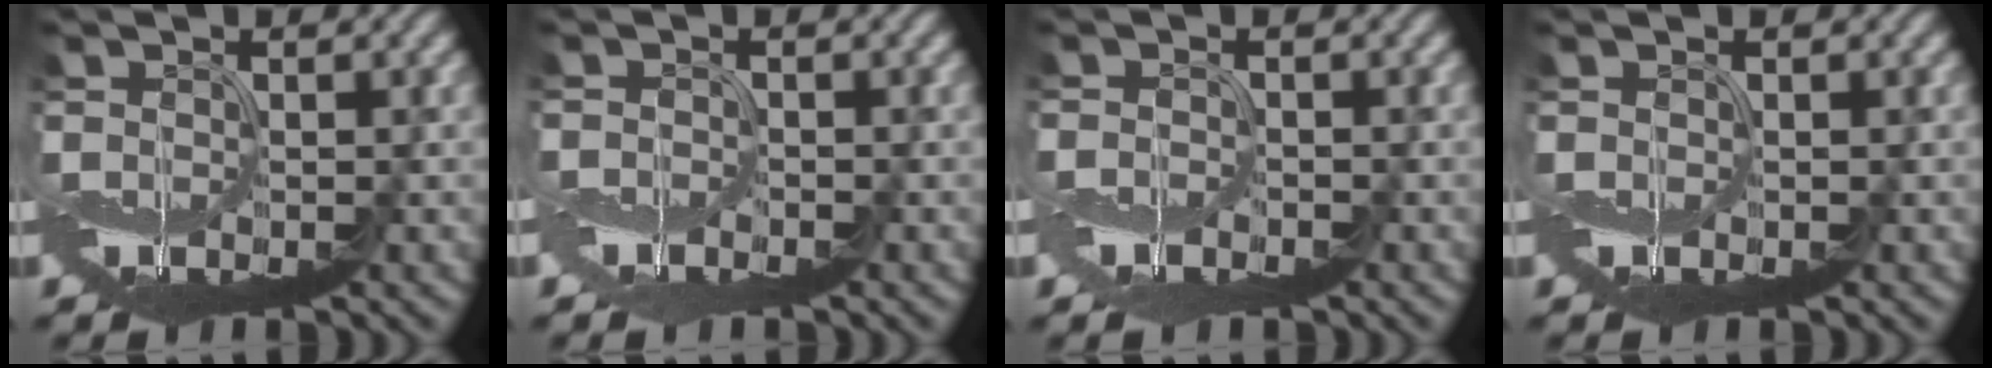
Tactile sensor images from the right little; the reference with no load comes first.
{"total": 1.7, "force": [-1.4, 0.9, 0.5], "torque": [-0.008, -0.005, -0.033]}
{"total": 1.6, "force": [-1.2, 0.9, 0.6], "torque": [-0.013, -0.006, -0.023]}
{"total": 0.0}